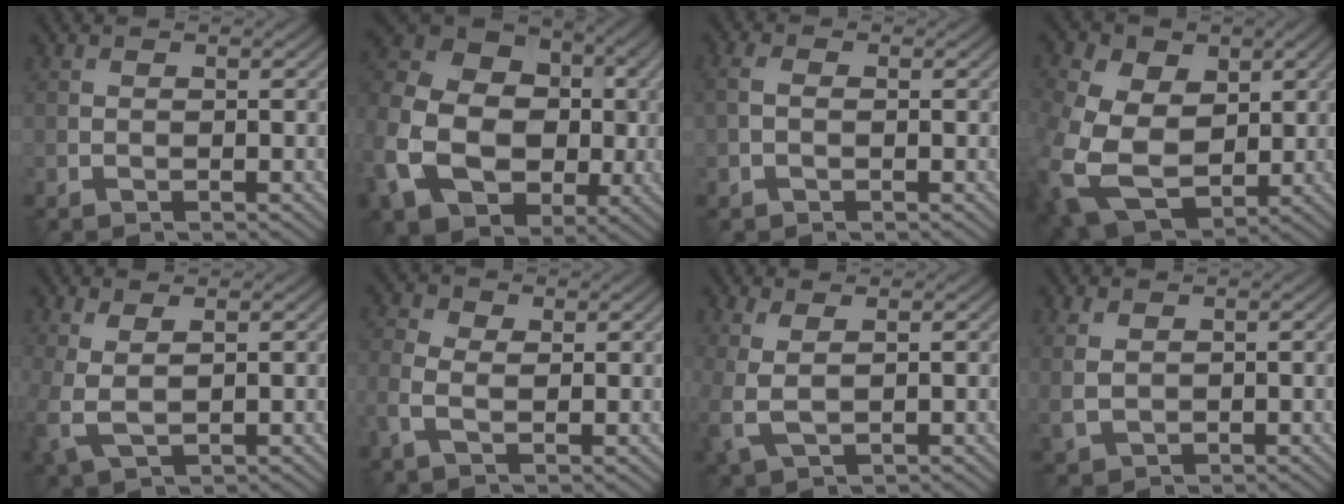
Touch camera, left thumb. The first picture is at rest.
{"total": 16.3, "force": [-3.3, 12.5, 9.9], "torque": [-0.256, -0.024, -0.060]}
{"total": 2.2, "force": [-0.1, 1.5, 1.6], "torque": [-0.045, 0.006, -0.002]}
{"total": 14.3, "force": [-0.9, 10.8, 9.4], "torque": [-0.248, -0.033, 0.014]}
{"total": 4.1, "force": [0.6, 2.2, 3.4], "torque": [-0.100, -0.005, 0.013]}
{"total": 3.6, "force": [-0.2, 2.2, 2.8], "torque": [-0.079, 0.005, -0.012]}
{"total": 3.7, "force": [0.7, 1.9, 3.1], "torque": [-0.093, -0.004, 0.015]}
{"total": 3.1, "force": [0.9, 2.2, 1.9], "torque": [-0.059, -0.001, 0.023]}